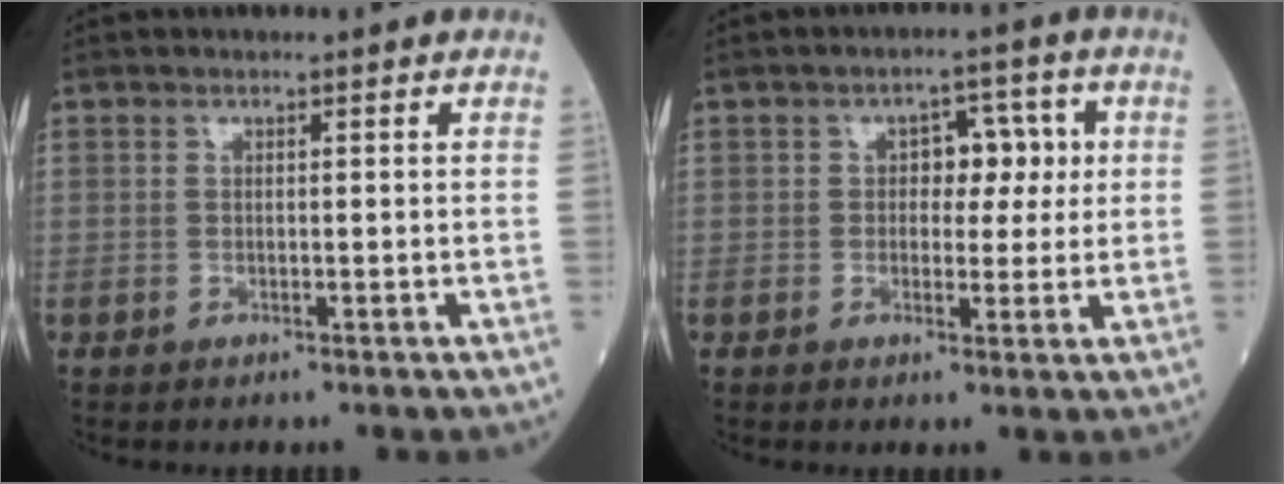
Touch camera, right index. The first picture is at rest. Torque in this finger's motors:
{"motor_torque": [0.04, 0.00, 0.06, 0.03]}